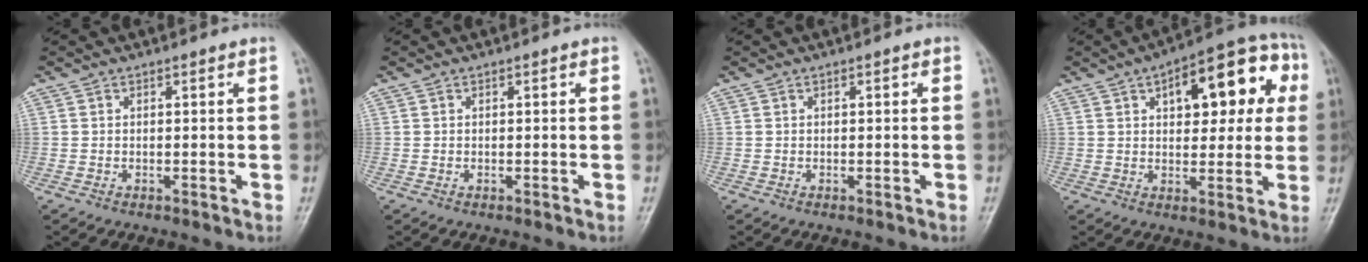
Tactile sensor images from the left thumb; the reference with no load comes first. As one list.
[{"total": 0.0}, {"total": 0.6, "force": [0.1, 0.2, 0.6], "torque": [-0.009, 0.001, 0.002]}, {"total": 16.5, "force": [5.2, 8.0, 13.4], "torque": [-0.127, 0.026, 0.064]}]